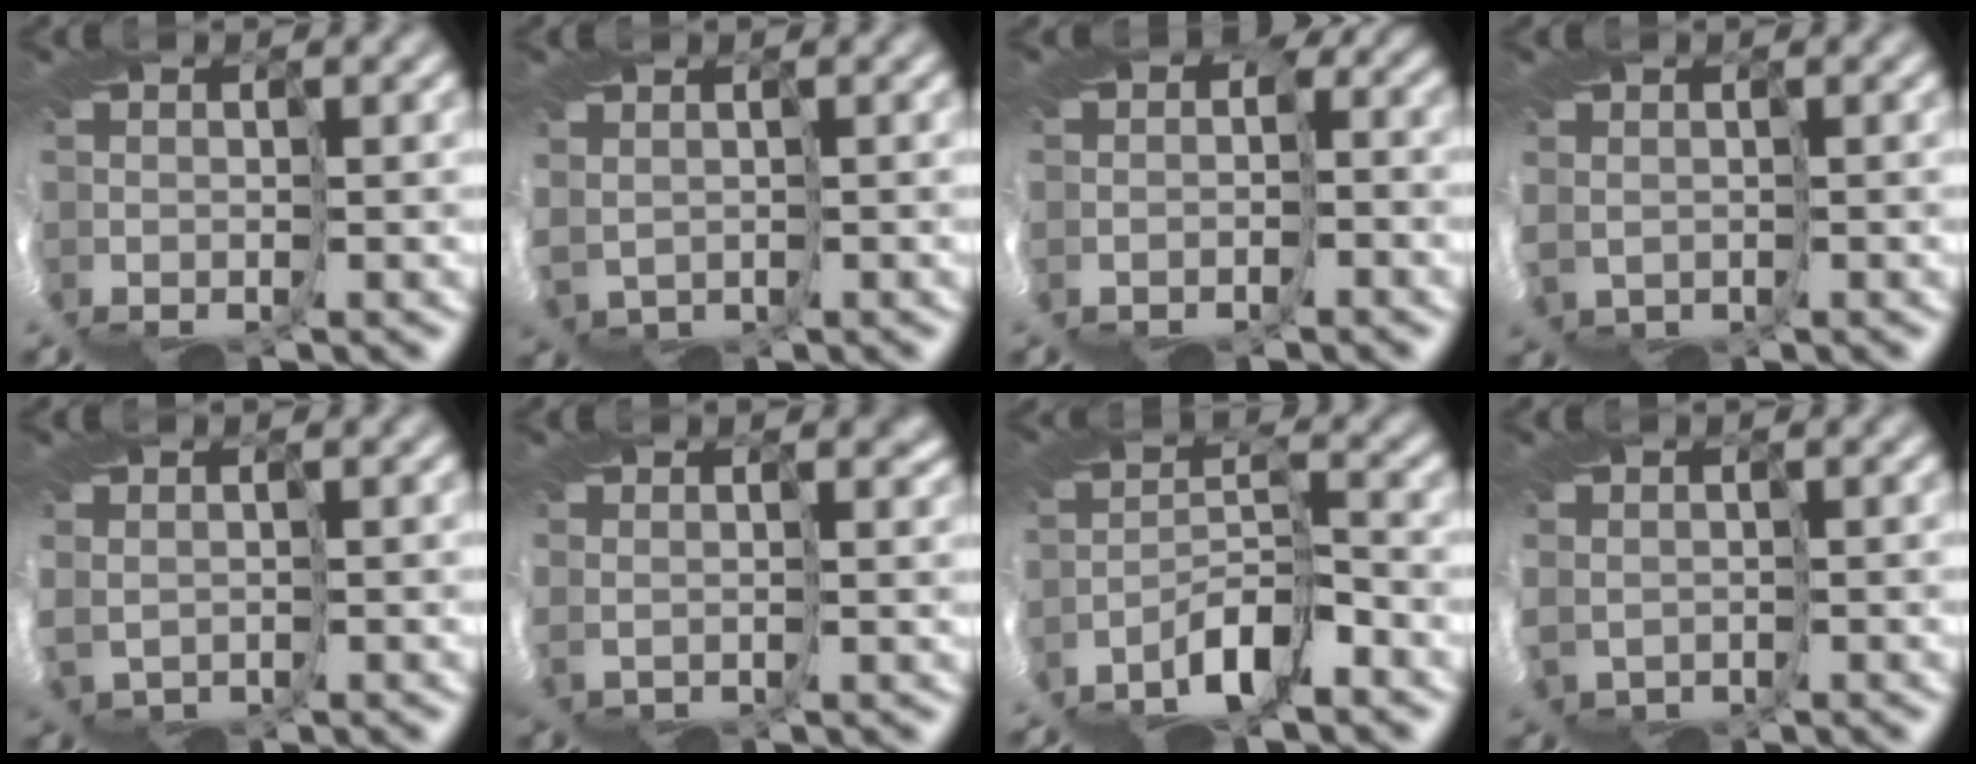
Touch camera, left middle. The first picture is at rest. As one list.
[{"total": 4.2, "force": [1.5, 3.5, 1.6], "torque": [-0.068, -0.015, 0.018]}, {"total": 2.2, "force": [-1.0, 1.2, 1.5], "torque": [-0.040, -0.003, 0.013]}, {"total": 3.9, "force": [0.2, 3.7, 1.4], "torque": [-0.067, -0.012, 0.001]}, {"total": 3.6, "force": [1.4, 3.0, 1.4], "torque": [-0.060, -0.010, 0.015]}, {"total": 3.4, "force": [3.0, 0.5, 1.5], "torque": [-0.025, -0.004, 0.063]}, {"total": 4.3, "force": [-2.7, -3.2, 0.6], "torque": [-0.013, -0.011, -0.031]}, {"total": 5.3, "force": [0.1, 4.9, 2.0], "torque": [-0.083, -0.019, -0.001]}]